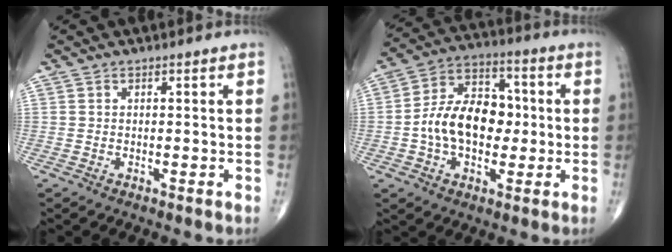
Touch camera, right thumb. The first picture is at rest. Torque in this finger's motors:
{"motor_torque": [0.16, 0.14, 0.64, -0.22, 0.21]}